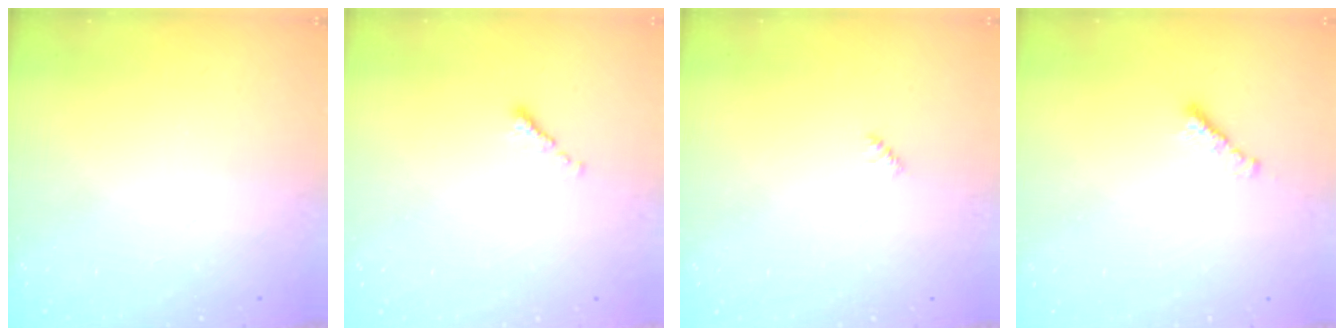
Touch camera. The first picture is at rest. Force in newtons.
{"total": 0.6, "press": 0.5, "slide": 0.3}
{"total": 2.4, "press": 2.4, "slide": 0.5}
{"total": 2.4, "press": 2.4, "slide": 0.4}